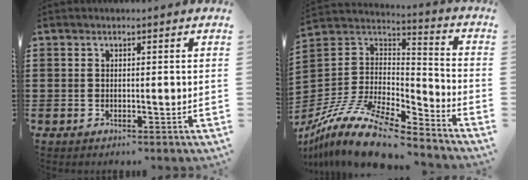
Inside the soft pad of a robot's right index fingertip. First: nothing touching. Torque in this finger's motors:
{"motor_torque": [1.11, -1.02, 1.02, 0.21]}